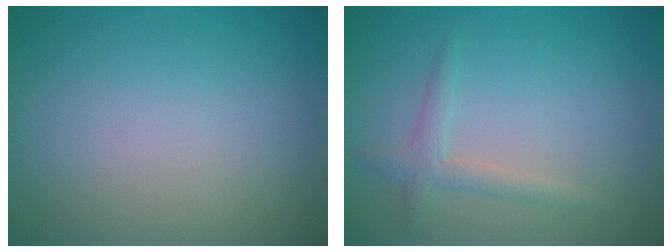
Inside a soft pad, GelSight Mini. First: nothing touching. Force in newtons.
{"total": 1.7, "press": 1.7, "slide": 0.0}